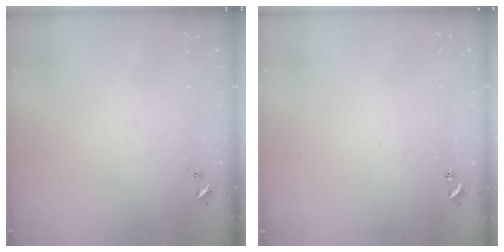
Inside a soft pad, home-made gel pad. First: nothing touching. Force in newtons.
{"total": 1.0, "press": 1.0, "slide": 0.2}